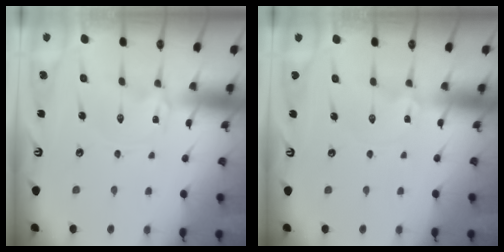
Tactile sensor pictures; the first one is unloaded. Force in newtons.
{"total": 0.8, "press": 0.8, "slide": 0.2}